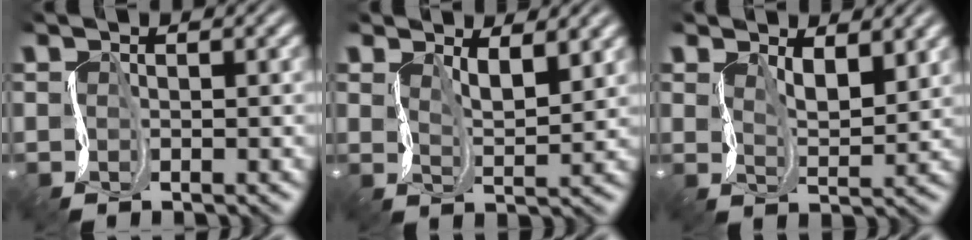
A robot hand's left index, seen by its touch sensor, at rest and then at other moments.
{"total": 2.9, "force": [1.6, 0.9, 2.3], "torque": [-0.050, -0.010, 0.026]}
{"total": 3.0, "force": [1.5, 1.3, 2.3], "torque": [-0.051, -0.012, 0.025]}